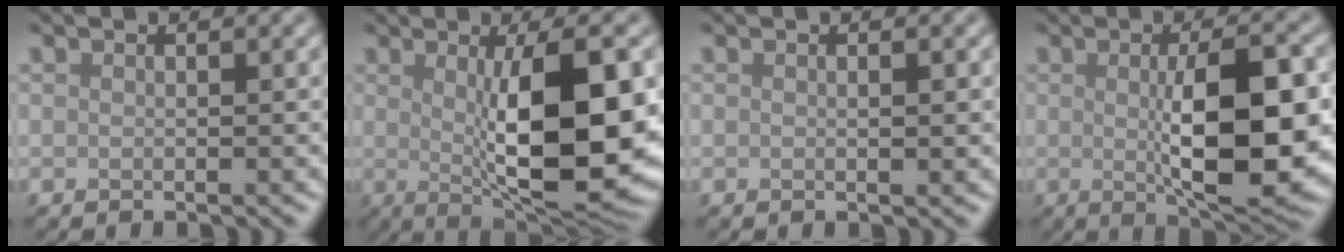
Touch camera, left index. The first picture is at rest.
{"total": 11.4, "force": [-0.5, 3.0, 11.0], "torque": [-0.160, -0.007, 0.001]}
{"total": 0.6, "force": [-0.1, 0.1, 0.6], "torque": [-0.011, 0.000, -0.001]}
{"total": 8.9, "force": [-0.7, 2.3, 8.6], "torque": [-0.129, -0.007, -0.001]}